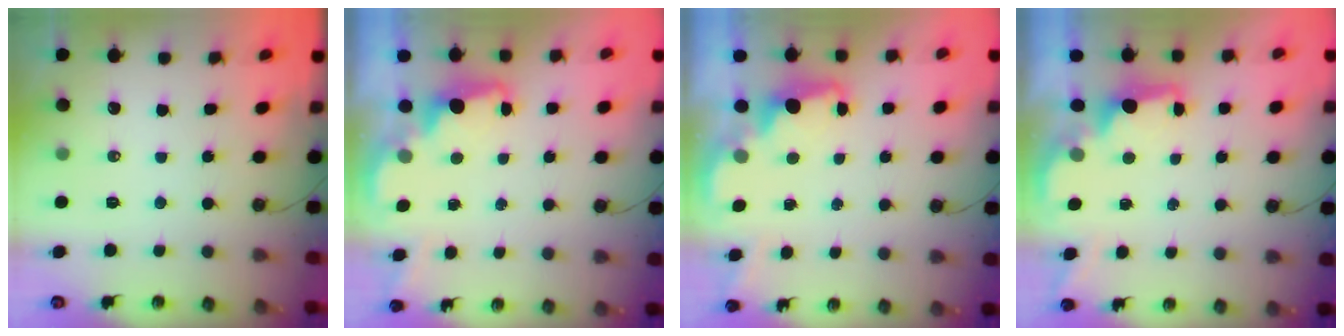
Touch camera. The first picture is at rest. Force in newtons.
{"total": 1.4, "press": 1.3, "slide": 0.6}
{"total": 1.4, "press": 1.3, "slide": 0.6}
{"total": 1.8, "press": 1.6, "slide": 0.7}